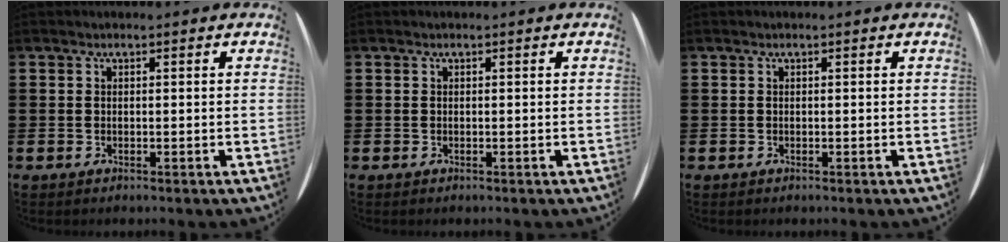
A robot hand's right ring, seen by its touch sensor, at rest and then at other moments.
{"total": 0.0}
{"total": 0.0}